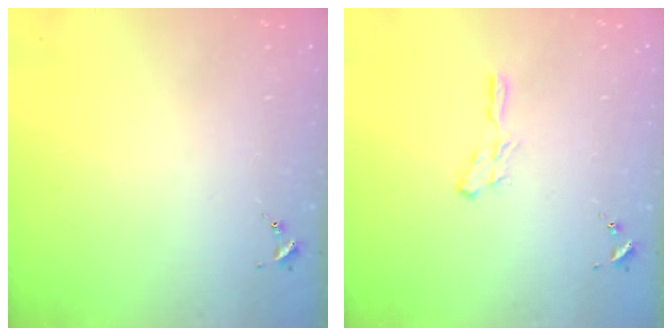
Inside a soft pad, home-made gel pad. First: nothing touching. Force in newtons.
{"total": 4.3, "press": 4.3, "slide": 0.5}